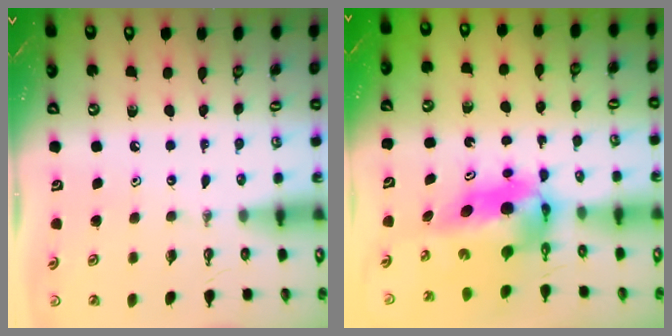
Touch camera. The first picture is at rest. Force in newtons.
{"total": 6.5, "press": 6.5, "slide": 0.4}